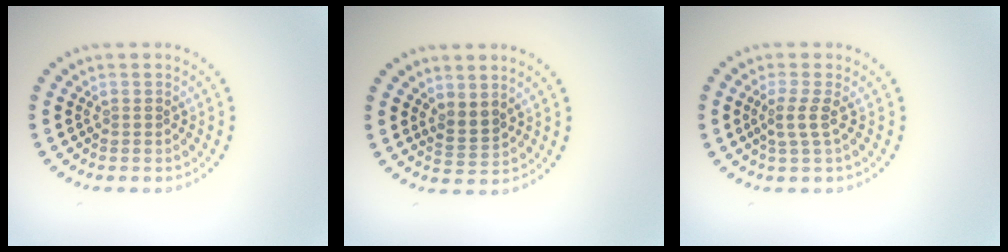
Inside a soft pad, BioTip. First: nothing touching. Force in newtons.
{"total": 1.7, "press": 1.3, "slide": 1.1}
{"total": 1.9, "press": 1.4, "slide": 1.3}